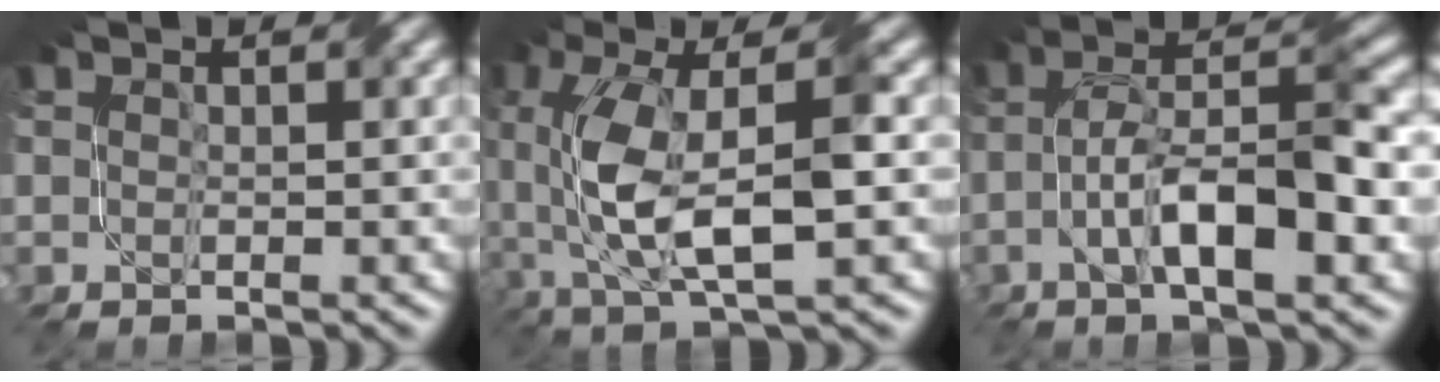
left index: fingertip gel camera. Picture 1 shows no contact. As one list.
[{"total": 9.7, "force": [-0.2, 3.4, 9.1], "torque": [-0.185, 0.003, 0.001]}, {"total": 9.3, "force": [-2.3, 2.6, 8.6], "torque": [-0.142, 0.018, -0.043]}]